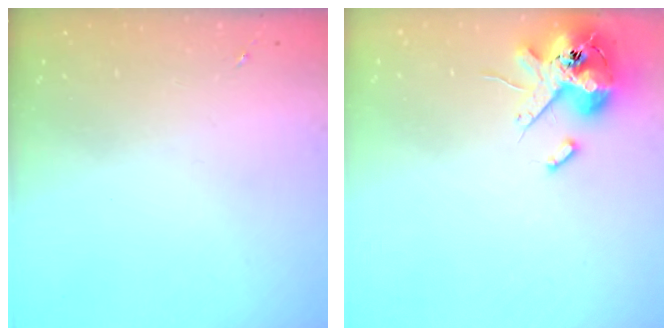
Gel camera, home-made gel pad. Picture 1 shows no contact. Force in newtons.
{"total": 14.9, "press": 14.7, "slide": 2.3}